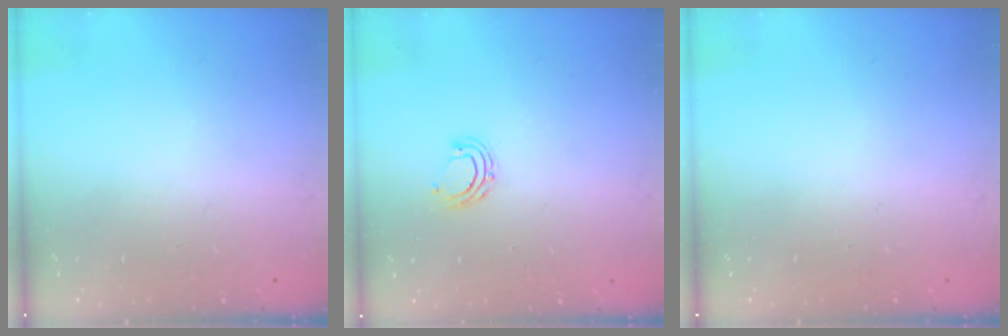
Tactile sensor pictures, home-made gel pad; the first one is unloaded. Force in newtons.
{"total": 6.0, "press": 5.8, "slide": 1.3}
{"total": 0.0}